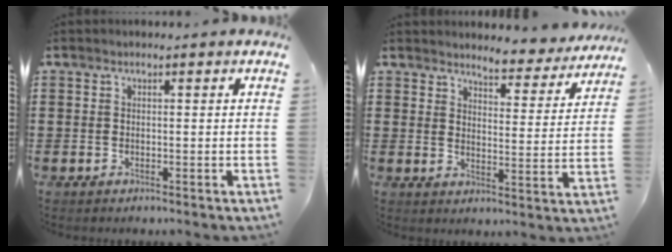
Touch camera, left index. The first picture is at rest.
{"total": 4.6, "force": [4.6, 0.1, 0.6], "torque": [-0.019, -0.033, 0.076]}